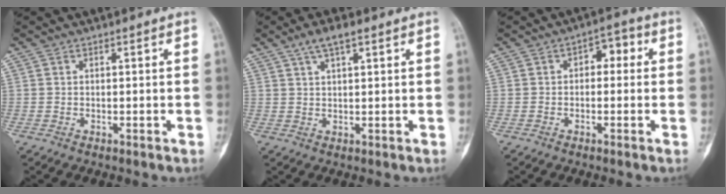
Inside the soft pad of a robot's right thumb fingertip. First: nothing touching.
{"total": 4.7, "force": [2.8, 1.5, 3.6], "torque": [-0.064, 0.003, 0.052]}
{"total": 4.3, "force": [0.4, 2.8, 3.2], "torque": [-0.017, 0.019, -0.006]}